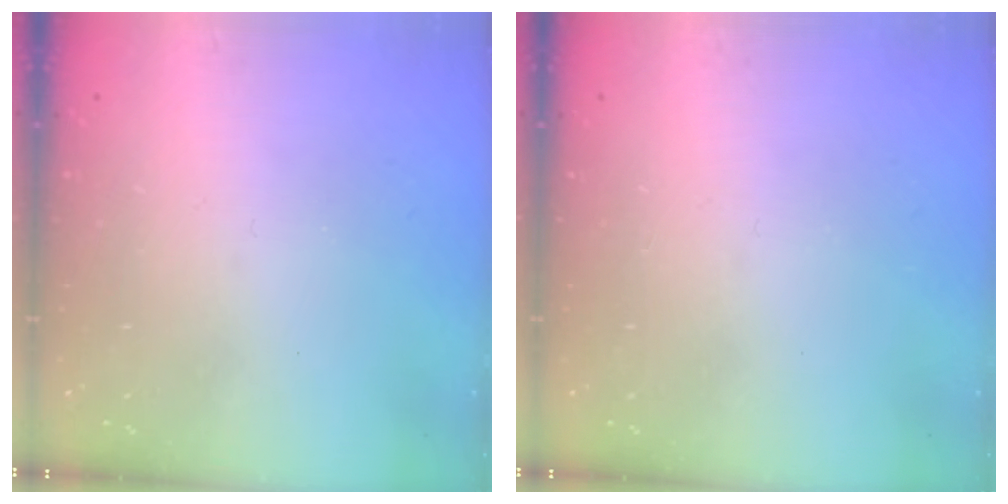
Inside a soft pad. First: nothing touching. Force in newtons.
{"total": 0.0}